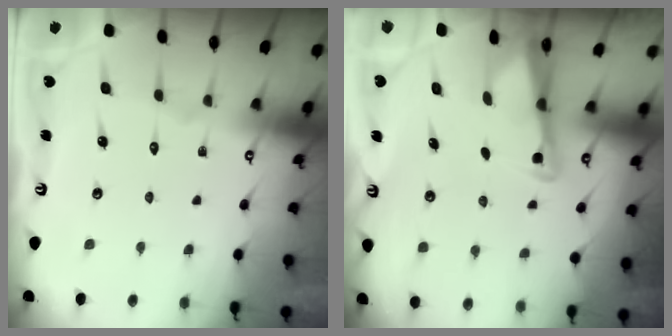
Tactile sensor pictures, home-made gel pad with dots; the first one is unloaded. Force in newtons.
{"total": 2.8, "press": 2.8, "slide": 0.2}